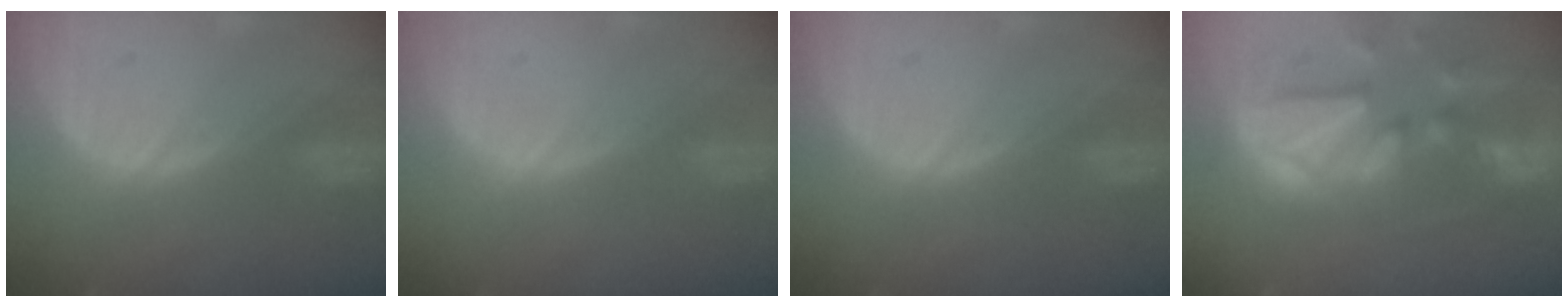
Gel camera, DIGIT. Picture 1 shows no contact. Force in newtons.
{"total": 0.0}
{"total": 0.0}
{"total": 13.0, "press": 11.3, "slide": 6.4}